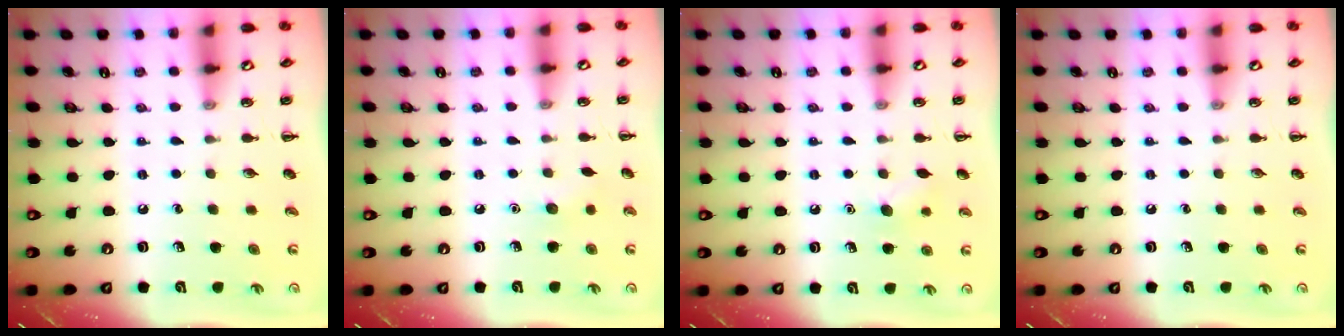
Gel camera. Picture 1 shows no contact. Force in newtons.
{"total": 4.3, "press": 4.1, "slide": 1.2}
{"total": 7.5, "press": 7.2, "slide": 2.2}
{"total": 0.0}